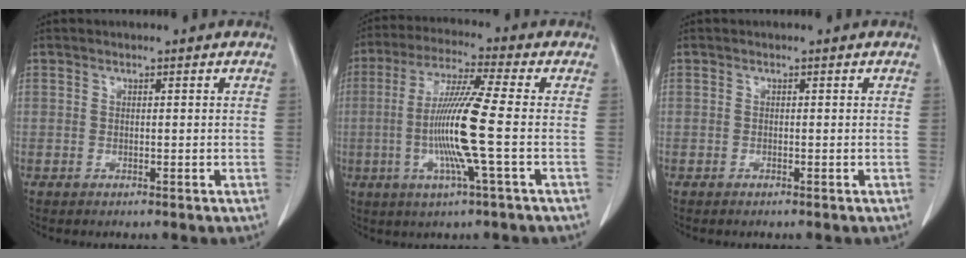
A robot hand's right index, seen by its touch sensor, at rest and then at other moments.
{"total": 11.7, "force": [-1.8, -1.0, 11.5], "torque": [-0.230, -0.009, -0.041]}
{"total": 0.0}